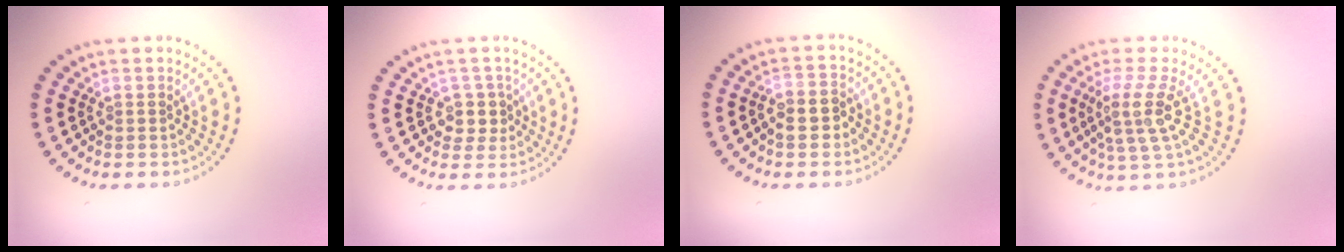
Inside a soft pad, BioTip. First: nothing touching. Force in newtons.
{"total": 2.2, "press": 1.9, "slide": 1.2}
{"total": 2.6, "press": 2.5, "slide": 0.7}
{"total": 3.8, "press": 2.7, "slide": 2.6}